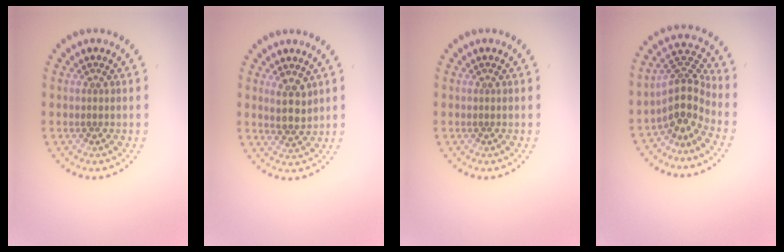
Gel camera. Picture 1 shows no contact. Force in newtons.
{"total": 2.5, "press": 2.2, "slide": 1.3}
{"total": 0.0}
{"total": 3.9, "press": 2.8, "slide": 2.8}